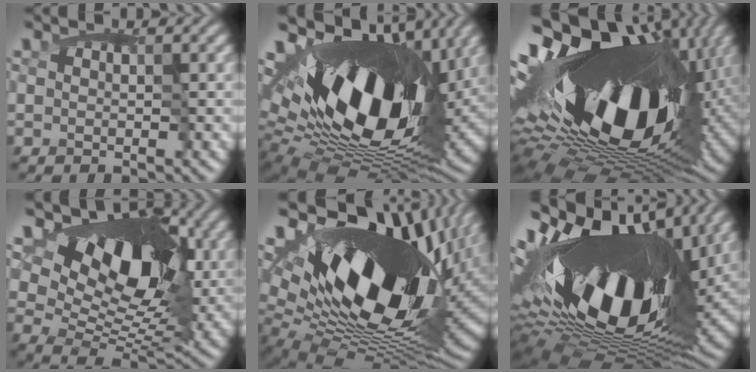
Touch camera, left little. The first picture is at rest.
{"total": 16.6, "force": [3.5, 10.7, 12.2], "torque": [-0.234, 0.007, 0.062]}
{"total": 19.6, "force": [1.2, 12.1, 15.3], "torque": [-0.311, -0.018, 0.030]}
{"total": 10.3, "force": [3.0, 6.6, 7.4], "torque": [-0.109, -0.005, 0.047]}
{"total": 17.7, "force": [4.4, 10.2, 13.7], "torque": [-0.236, 0.010, 0.085]}
{"total": 18.3, "force": [1.8, 10.0, 15.2], "torque": [-0.296, -0.008, 0.029]}